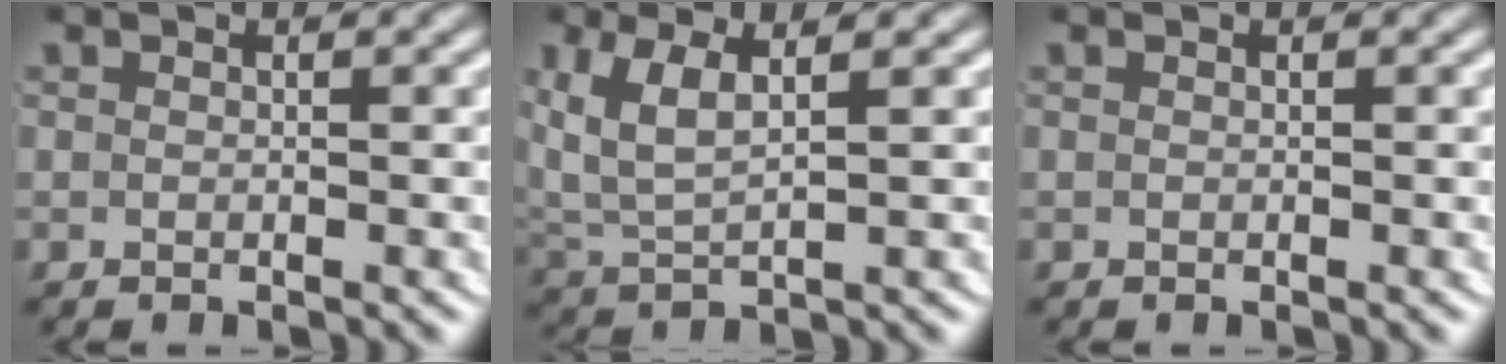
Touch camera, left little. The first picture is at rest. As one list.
[{"total": 4.9, "force": [1.5, 3.3, 3.4], "torque": [-0.099, -0.015, 0.037]}, {"total": 0.0}]